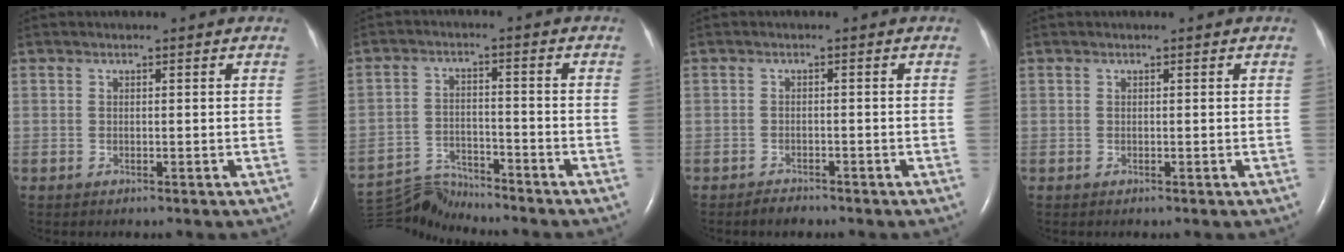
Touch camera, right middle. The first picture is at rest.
{"total": 7.4, "force": [-7.3, -0.4, -1.1], "torque": [0.005, 0.005, -0.130]}
{"total": 1.7, "force": [-1.5, 0.6, 0.6], "torque": [-0.018, -0.003, -0.022]}
{"total": 0.0}